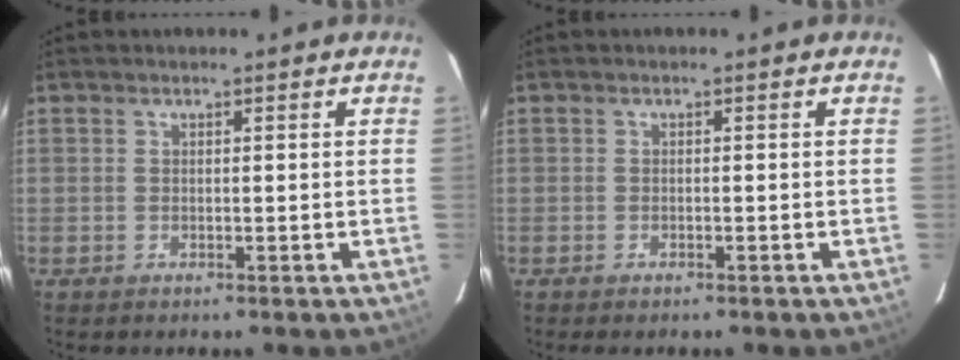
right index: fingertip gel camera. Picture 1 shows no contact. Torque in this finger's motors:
{"motor_torque": [0.25, -0.22, 0.03, 0.00]}